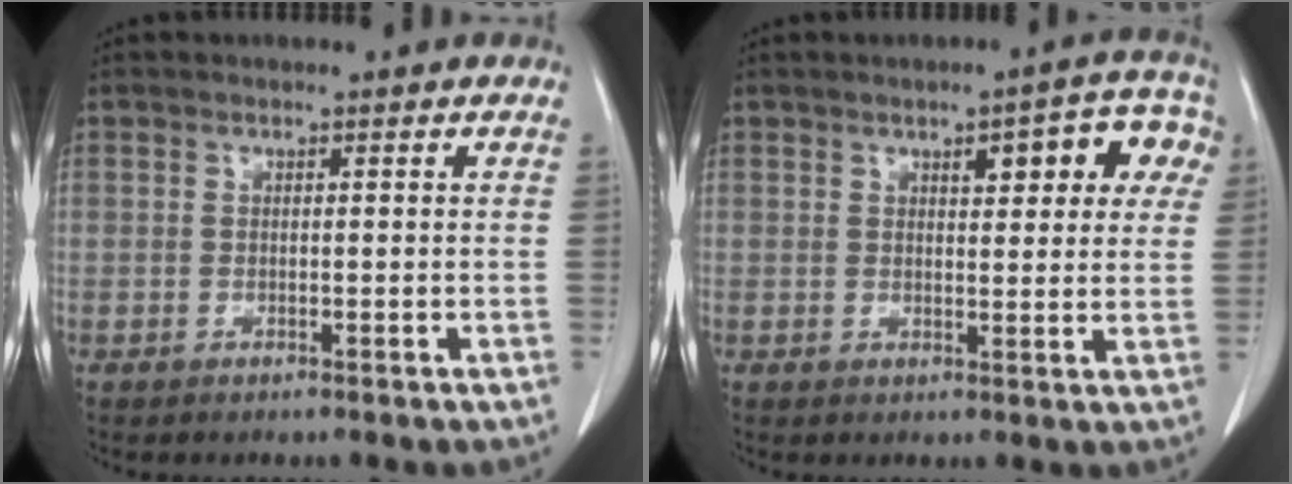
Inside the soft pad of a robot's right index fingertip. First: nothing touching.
{"total": 8.5, "force": [3.4, 3.0, 7.2], "torque": [-0.075, 0.021, 0.039]}